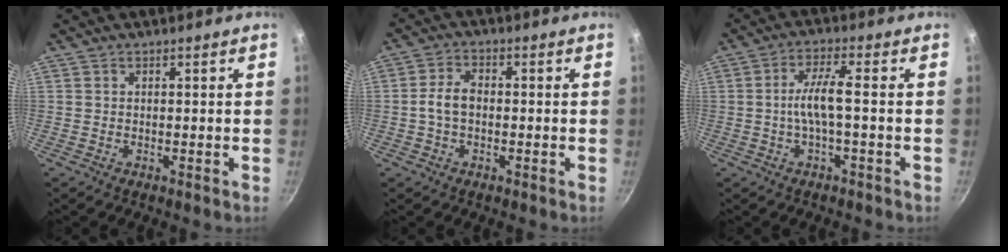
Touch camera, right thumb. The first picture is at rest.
{"total": 4.6, "force": [-0.7, 3.2, 3.3], "torque": [-0.054, 0.022, -0.018]}
{"total": 5.5, "force": [-0.9, 0.8, 5.3], "torque": [-0.116, 0.018, -0.021]}